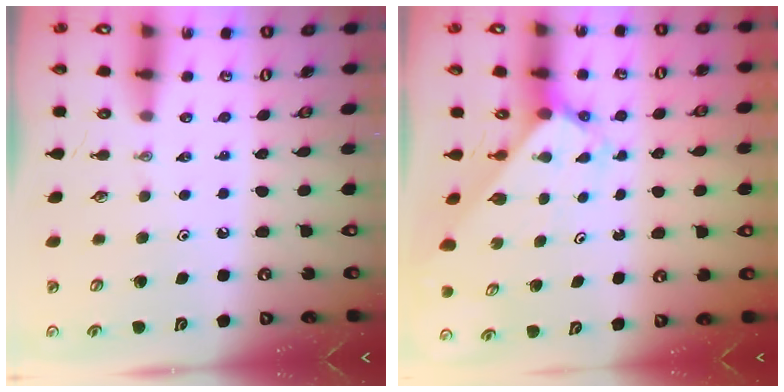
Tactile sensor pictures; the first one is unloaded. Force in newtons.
{"total": 2.1, "press": 2.1, "slide": 0.2}